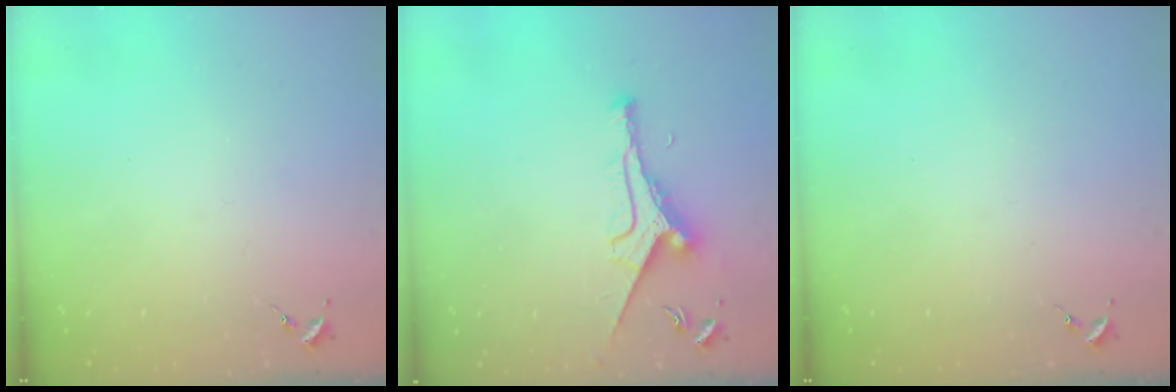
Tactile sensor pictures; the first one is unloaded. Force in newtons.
{"total": 9.2, "press": 9.2, "slide": 0.9}
{"total": 0.0}